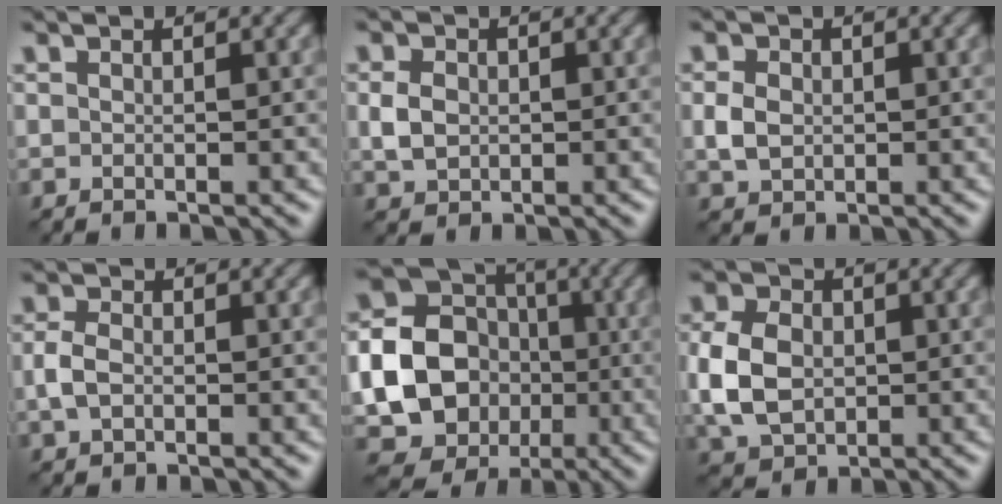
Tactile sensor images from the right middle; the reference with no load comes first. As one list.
[{"total": 2.4, "force": [0.1, 1.9, 1.5], "torque": [-0.037, 0.002, -0.001]}, {"total": 2.3, "force": [0.0, 1.9, 1.4], "torque": [-0.034, 0.002, -0.002]}, {"total": 2.3, "force": [-0.3, 1.6, 1.6], "torque": [-0.039, 0.002, -0.009]}, {"total": 16.4, "force": [-2.1, 14.8, 6.8], "torque": [-0.154, -0.007, -0.055]}, {"total": 6.5, "force": [-0.2, 4.9, 4.3], "torque": [-0.108, 0.002, -0.012]}]